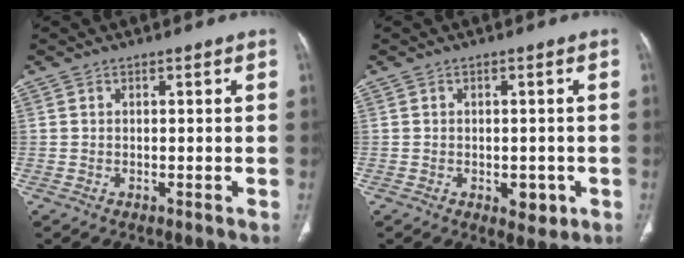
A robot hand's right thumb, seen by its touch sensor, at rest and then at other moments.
{"total": 4.0, "force": [-1.2, 2.4, 3.0], "torque": [-0.020, 0.001, -0.006]}